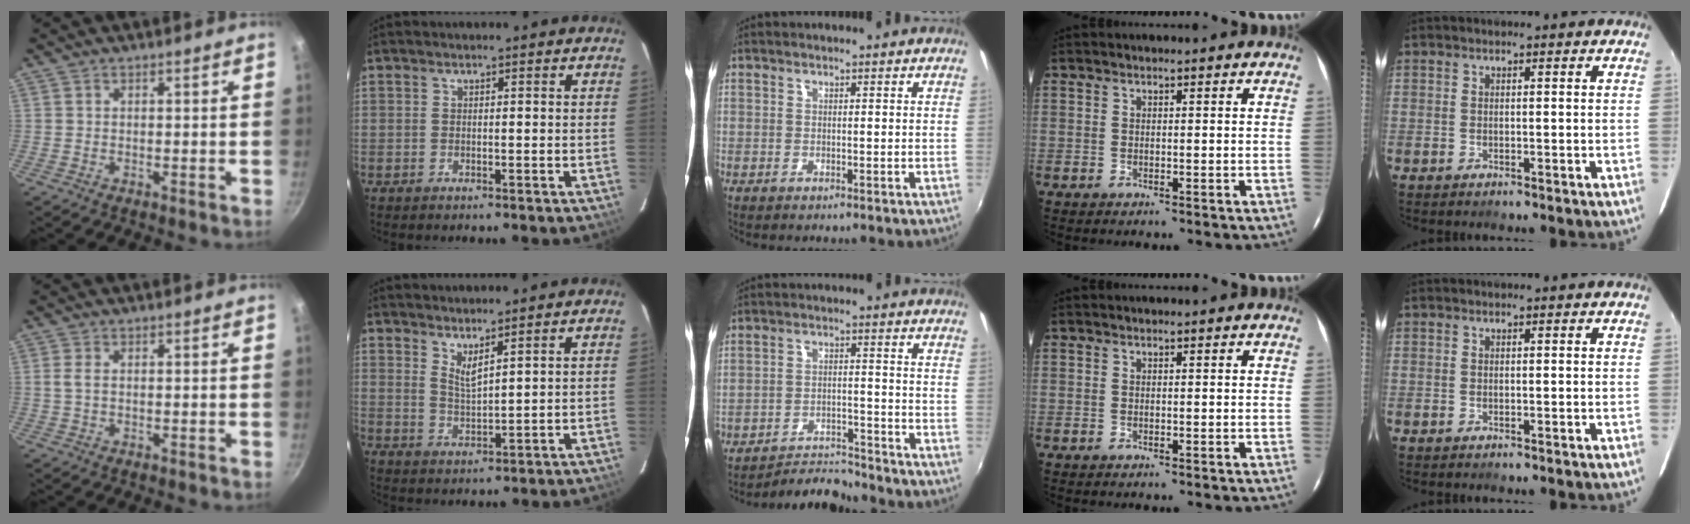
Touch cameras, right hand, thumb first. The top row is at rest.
{"thumb": {"total": 2.0, "force": [0.3, 1.2, 1.7], "torque": [-0.035, 0.001, 0.004]}, "index": {"total": 3.6, "force": [2.9, 0.2, 2.2], "torque": [-0.040, -0.010, 0.050]}, "middle": {"total": 6.9, "force": [-6.9, 0.5, 0.3], "torque": [-0.026, 0.009, -0.114]}}